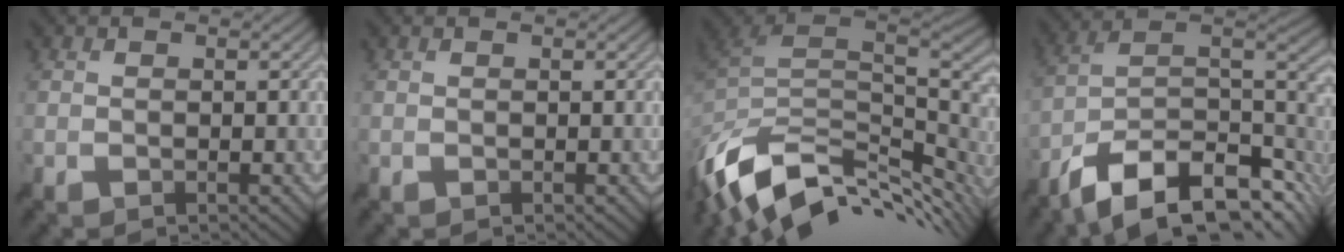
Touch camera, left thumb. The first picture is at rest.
{"total": 0.0}
{"total": 13.3, "force": [-5.1, 7.6, 9.6], "torque": [-0.234, -0.016, -0.087]}
{"total": 14.1, "force": [-7.8, 6.0, 10.0], "torque": [-0.216, -0.013, -0.130]}